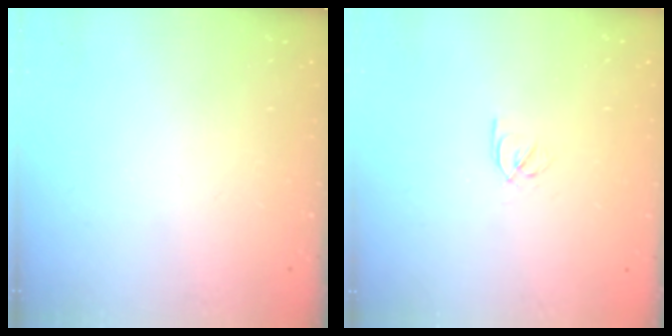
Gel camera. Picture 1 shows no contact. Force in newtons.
{"total": 2.5, "press": 2.4, "slide": 0.7}